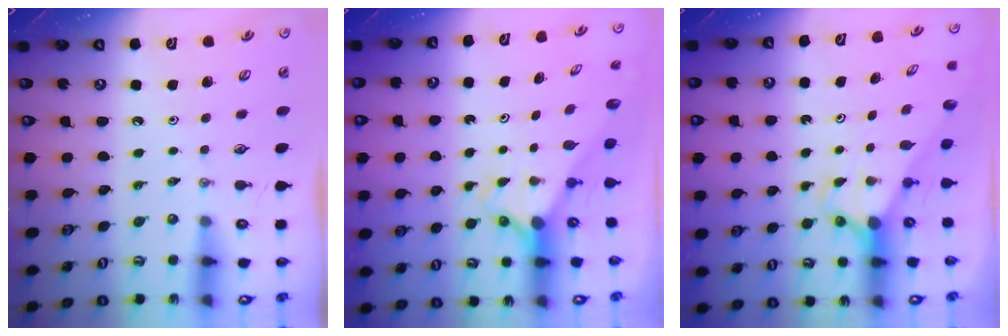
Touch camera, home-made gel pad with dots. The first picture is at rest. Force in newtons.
{"total": 2.7, "press": 2.7, "slide": 0.2}
{"total": 2.7, "press": 2.7, "slide": 0.0}